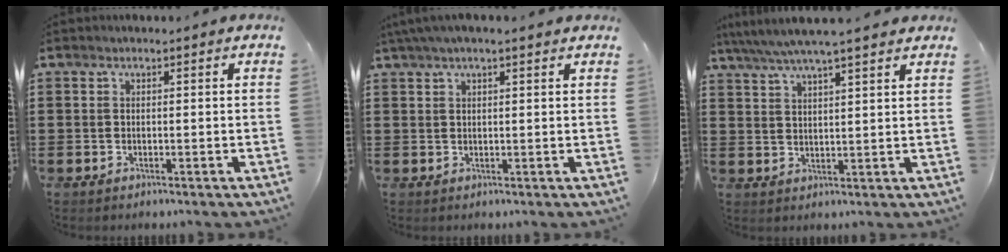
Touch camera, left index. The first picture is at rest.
{"total": 2.6, "force": [1.8, 0.3, 1.9], "torque": [-0.039, 0.004, 0.032]}
{"total": 5.2, "force": [4.3, 0.2, 2.9], "torque": [-0.069, -0.014, 0.074]}